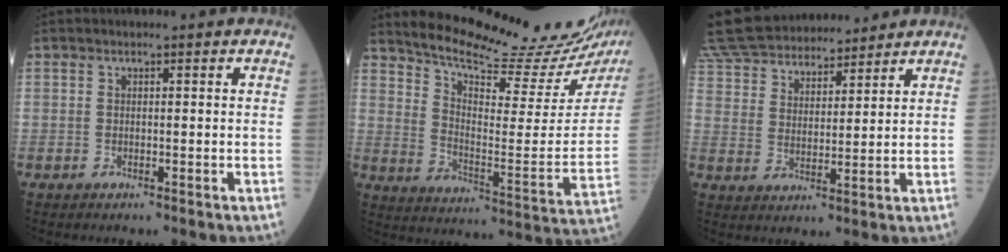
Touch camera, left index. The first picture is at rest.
{"total": 23.4, "force": [21.9, 1.2, 8.2], "torque": [-0.129, -0.093, 0.293]}
{"total": 18.6, "force": [16.9, 5.3, 5.7], "torque": [-0.134, 0.040, 0.290]}